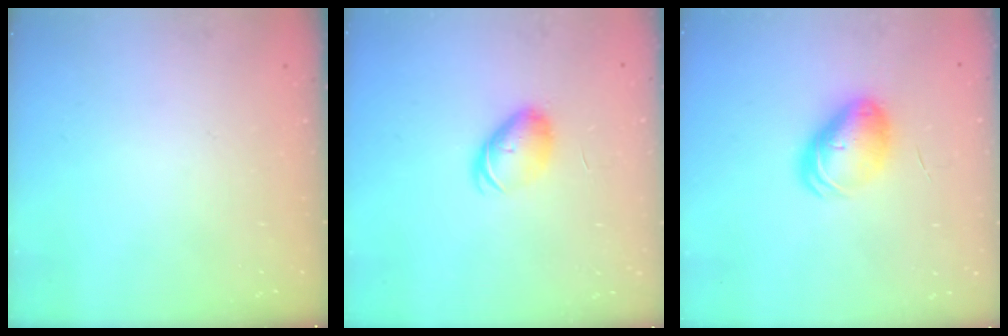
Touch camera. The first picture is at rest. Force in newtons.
{"total": 8.0, "press": 8.0, "slide": 0.6}
{"total": 9.5, "press": 9.3, "slide": 1.7}